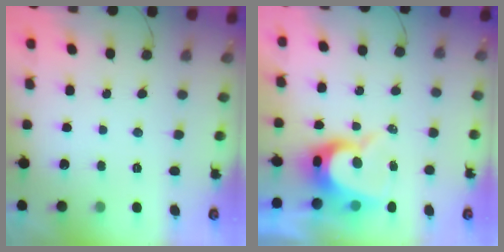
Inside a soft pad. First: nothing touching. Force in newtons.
{"total": 10.1, "press": 10.1, "slide": 0.7}